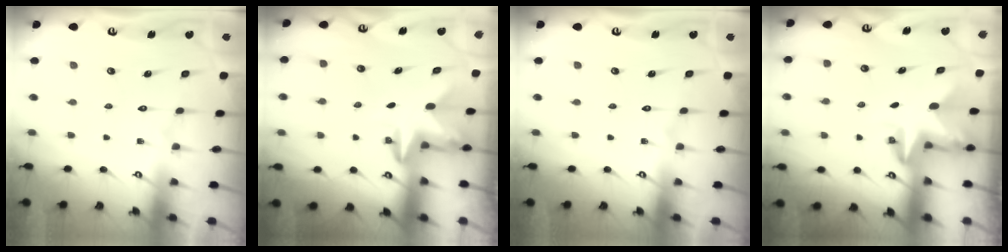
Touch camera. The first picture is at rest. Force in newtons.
{"total": 3.0, "press": 2.9, "slide": 0.8}
{"total": 0.0}
{"total": 3.1, "press": 3.1, "slide": 0.1}